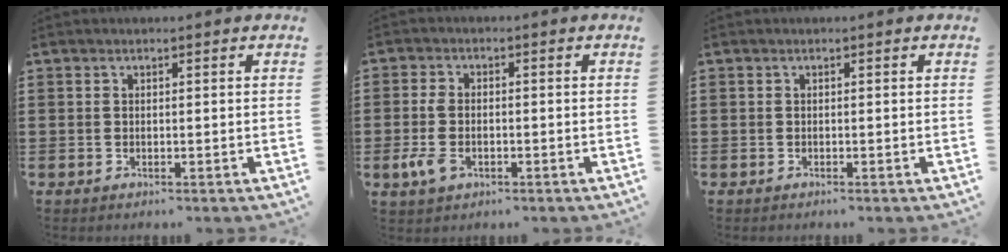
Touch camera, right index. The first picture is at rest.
{"total": 4.3, "force": [-1.4, 2.6, 3.2], "torque": [-0.094, -0.007, -0.034]}
{"total": 0.0}